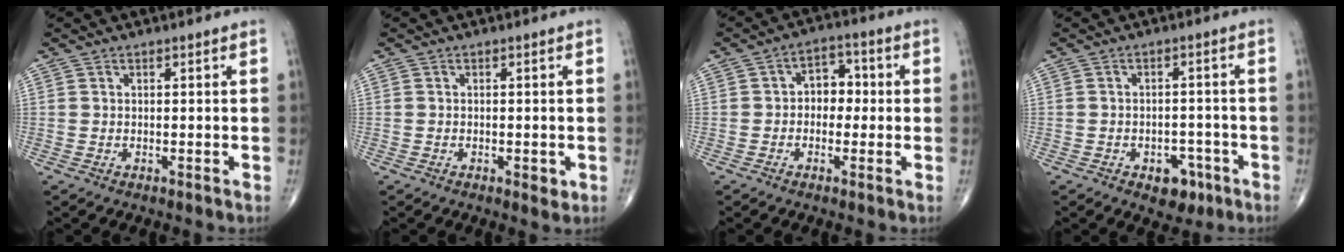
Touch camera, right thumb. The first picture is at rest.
{"total": 1.6, "force": [-0.5, 0.7, 1.4], "torque": [-0.018, -0.004, -0.007]}
{"total": 5.6, "force": [-0.1, 4.2, 3.8], "torque": [-0.024, 0.019, -0.014]}
{"total": 5.6, "force": [-3.0, 3.6, 3.0], "torque": [-0.014, 0.021, -0.036]}